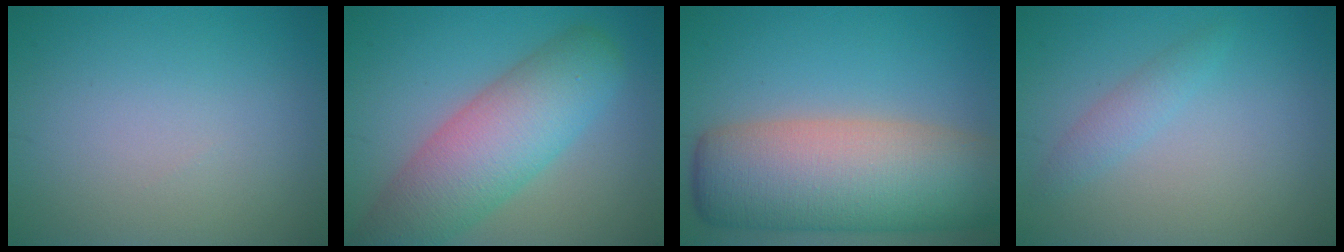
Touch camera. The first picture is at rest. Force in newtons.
{"total": 8.3, "press": 8.3, "slide": 0.4}
{"total": 12.8, "press": 12.8, "slide": 0.9}
{"total": 1.5, "press": 1.5, "slide": 0.1}